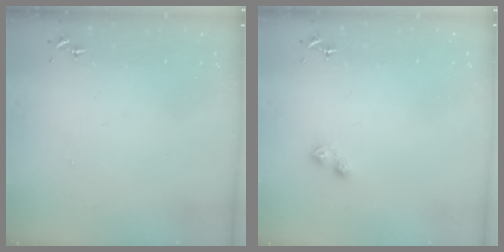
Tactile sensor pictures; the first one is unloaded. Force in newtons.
{"total": 3.1, "press": 3.1, "slide": 0.6}